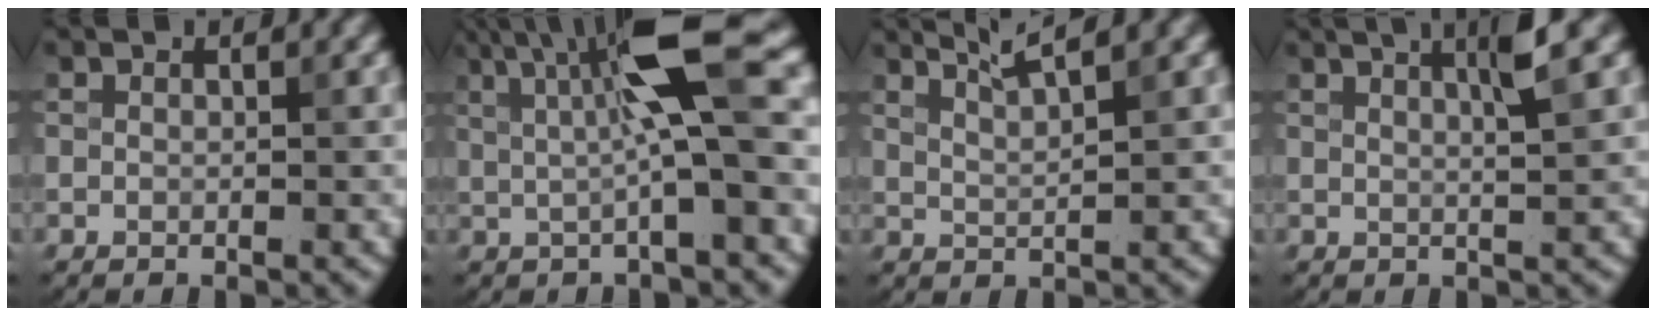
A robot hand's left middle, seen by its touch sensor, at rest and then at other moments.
{"total": 7.1, "force": [1.1, 1.1, 7.0], "torque": [-0.113, 0.010, 0.014]}
{"total": 2.8, "force": [2.0, 0.4, 1.9], "torque": [-0.021, 0.012, 0.027]}
{"total": 2.9, "force": [1.1, 0.4, 2.7], "torque": [-0.030, 0.009, 0.017]}